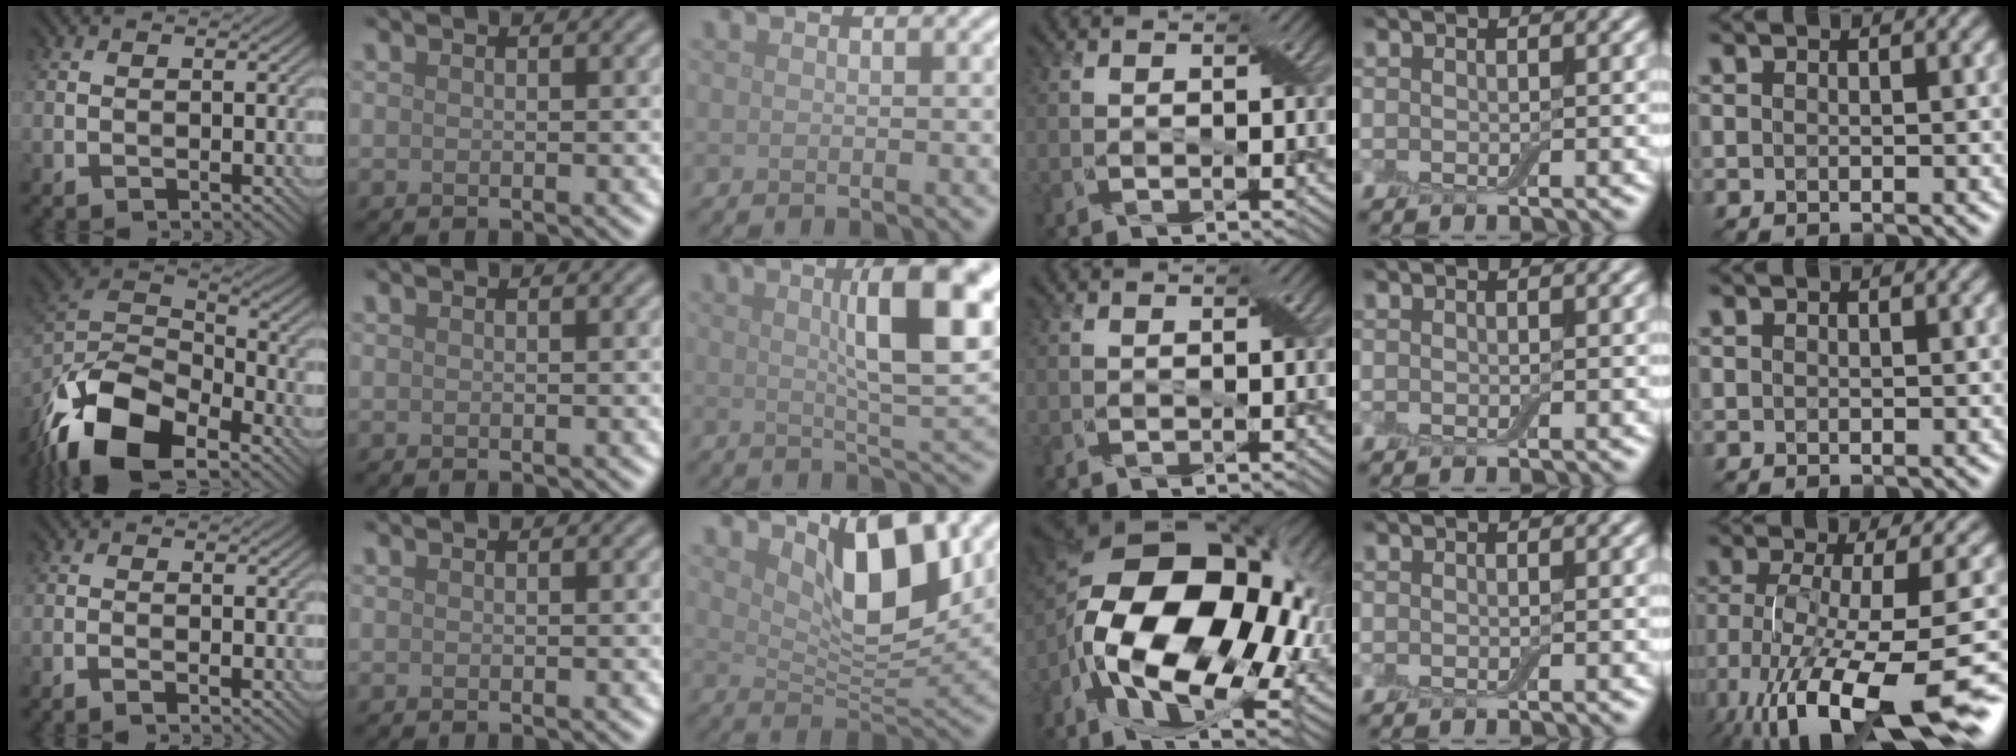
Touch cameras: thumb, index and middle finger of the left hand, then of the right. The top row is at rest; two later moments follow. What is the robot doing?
{"motion": "open", "object": "airpods case & airpods"}